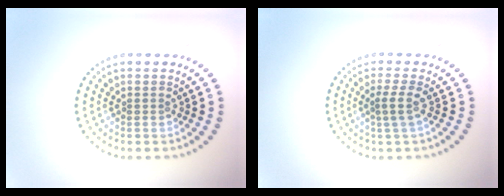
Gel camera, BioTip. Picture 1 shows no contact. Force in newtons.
{"total": 1.8, "press": 1.2, "slide": 1.3}